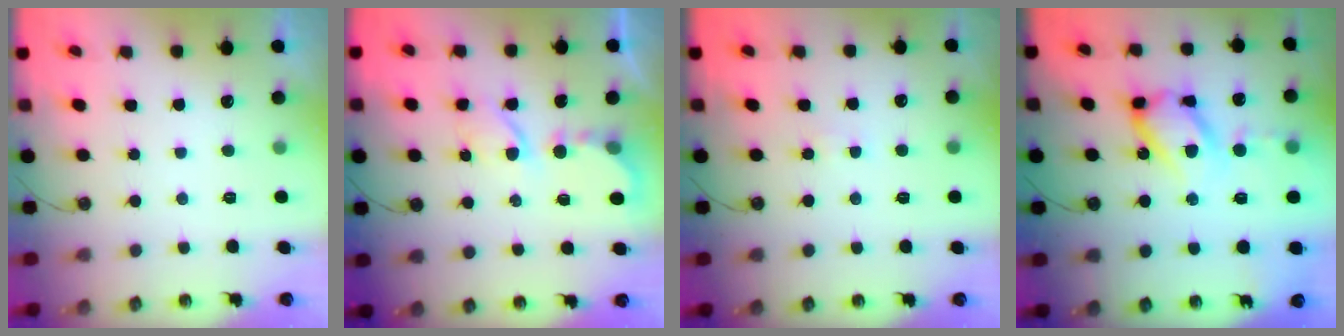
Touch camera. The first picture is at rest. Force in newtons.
{"total": 5.7, "press": 5.7, "slide": 0.5}
{"total": 1.7, "press": 1.7, "slide": 0.2}
{"total": 14.6, "press": 14.5, "slide": 1.6}